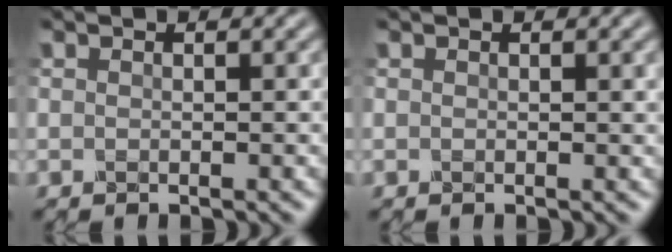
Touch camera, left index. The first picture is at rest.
{"total": 0.6, "force": [0.2, 0.1, 0.5], "torque": [-0.005, 0.002, 0.002]}